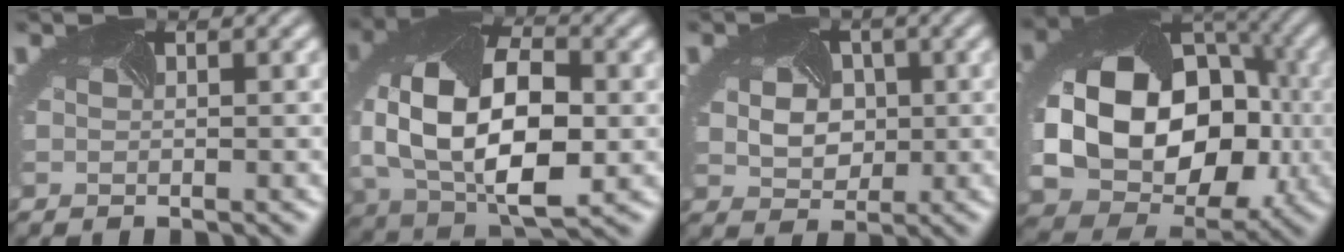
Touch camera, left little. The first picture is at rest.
{"total": 13.3, "force": [-0.6, 8.1, 10.6], "torque": [-0.218, -0.015, -0.004]}
{"total": 5.2, "force": [0.6, 4.2, 3.1], "torque": [-0.049, 0.006, -0.003]}
{"total": 17.6, "force": [-0.8, 13.8, 11.0], "torque": [-0.191, -0.032, -0.002]}